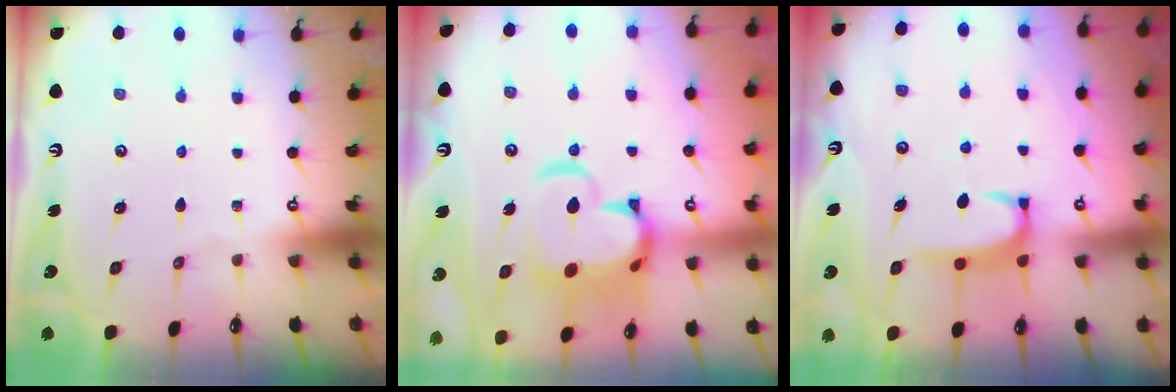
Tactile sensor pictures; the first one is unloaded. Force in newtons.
{"total": 10.4, "press": 10.3, "slide": 1.7}
{"total": 3.0, "press": 2.9, "slide": 0.6}